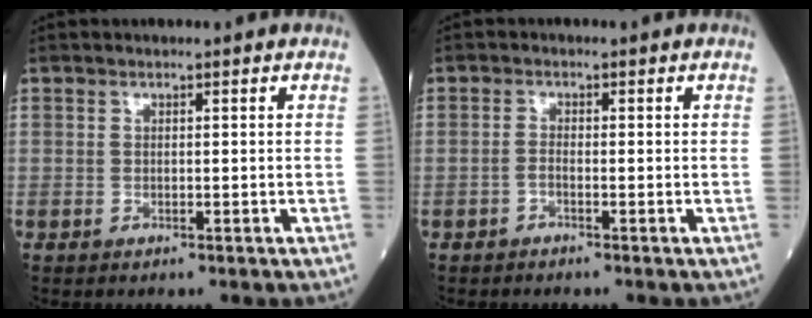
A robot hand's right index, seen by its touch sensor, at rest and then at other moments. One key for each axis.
{"total": 1.0, "fx": -0.7, "fy": 0.1, "fz": 0.7, "tx": -0.017, "ty": 0.000, "tz": -0.015}